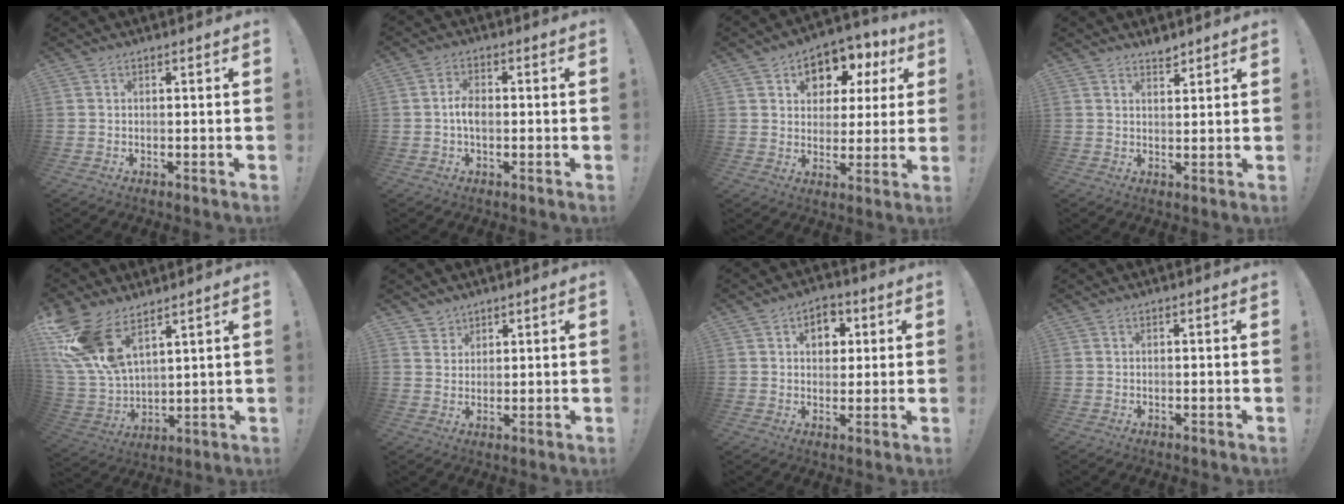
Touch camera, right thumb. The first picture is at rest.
{"total": 4.6, "force": [-0.7, 2.5, 3.8], "torque": [-0.066, 0.005, -0.014]}
{"total": 8.9, "force": [4.1, 6.9, 3.9], "torque": [-0.051, -0.032, 0.078]}
{"total": 2.7, "force": [2.5, 0.9, 0.8], "torque": [-0.001, -0.018, 0.042]}
{"total": 16.2, "force": [10.5, 7.9, 9.5], "torque": [-0.212, -0.065, 0.196]}
{"total": 3.0, "force": [2.2, 2.0, -0.1], "torque": [-0.002, -0.016, 0.042]}
{"total": 7.7, "force": [2.6, 6.0, 4.0], "torque": [-0.051, -0.003, 0.046]}
{"total": 0.0}